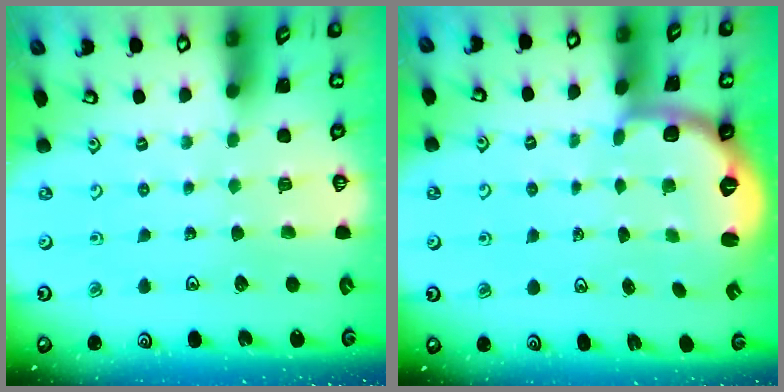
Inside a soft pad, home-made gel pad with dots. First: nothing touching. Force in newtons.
{"total": 2.7, "press": 1.7, "slide": 2.1}